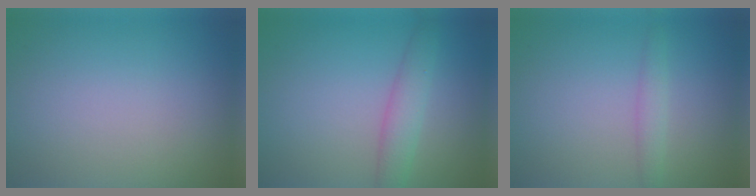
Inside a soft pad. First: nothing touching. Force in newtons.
{"total": 2.7, "press": 2.6, "slide": 0.2}
{"total": 1.4, "press": 1.4, "slide": 0.0}